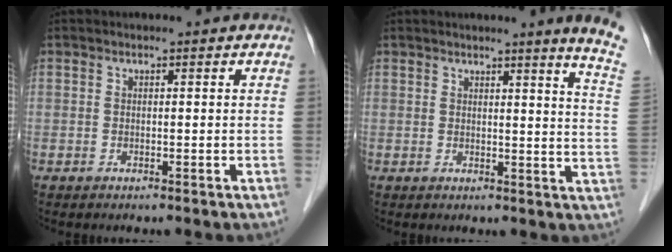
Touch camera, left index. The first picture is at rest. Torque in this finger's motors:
{"motor_torque": [0.92, -1.13, 0.27, 0.04]}